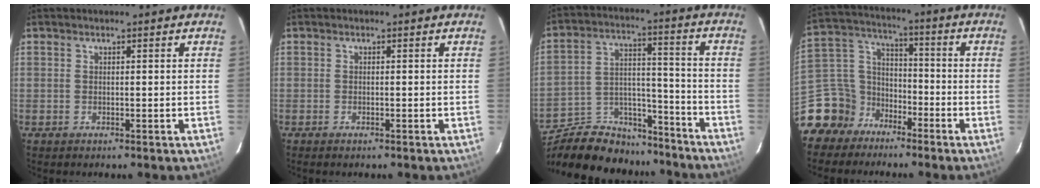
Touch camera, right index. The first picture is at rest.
{"total": 0.7, "force": [-0.6, 0.2, 0.3], "torque": [-0.008, -0.002, -0.012]}
{"total": 21.0, "force": [-17.1, 9.7, 7.3], "torque": [-0.161, 0.048, -0.252]}
{"total": 11.2, "force": [-8.1, 7.7, 1.1], "torque": [-0.051, 0.055, -0.156]}